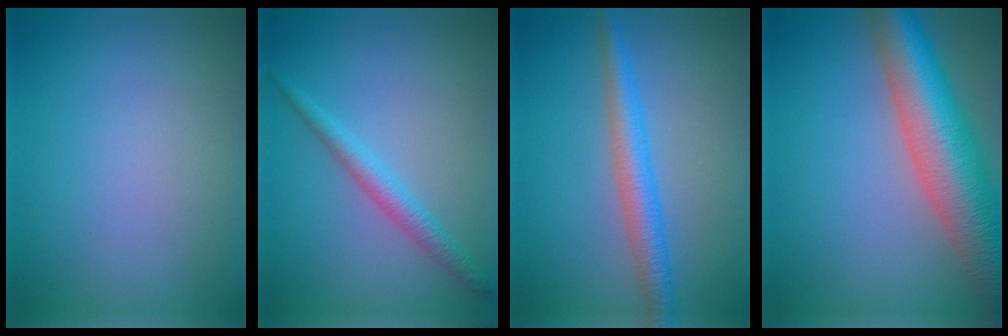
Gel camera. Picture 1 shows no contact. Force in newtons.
{"total": 2.4, "press": 2.4, "slide": 0.0}
{"total": 3.7, "press": 3.7, "slide": 0.0}
{"total": 11.0, "press": 10.9, "slide": 0.9}